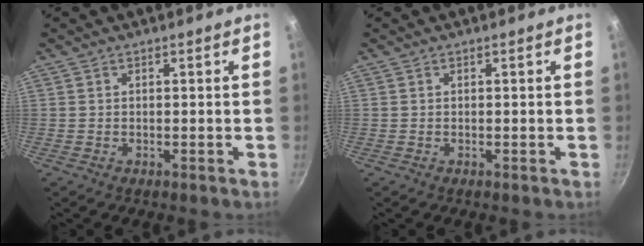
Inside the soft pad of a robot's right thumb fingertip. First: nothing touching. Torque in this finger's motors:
{"motor_torque": [-0.01, -0.01, 0.00, 0.00, 0.00]}